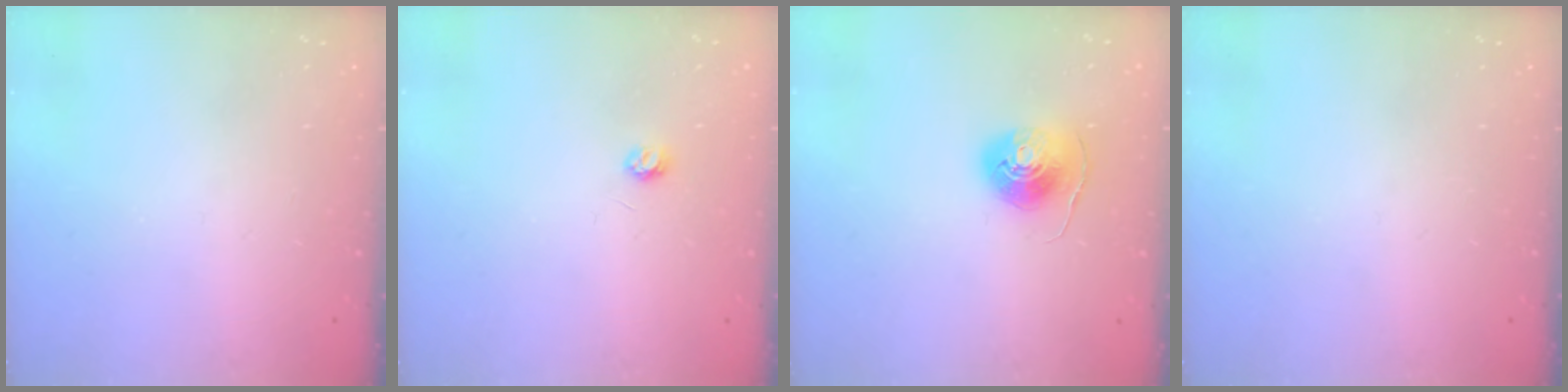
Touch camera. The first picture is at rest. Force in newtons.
{"total": 3.2, "press": 3.2, "slide": 0.3}
{"total": 8.5, "press": 8.5, "slide": 0.3}
{"total": 0.0}